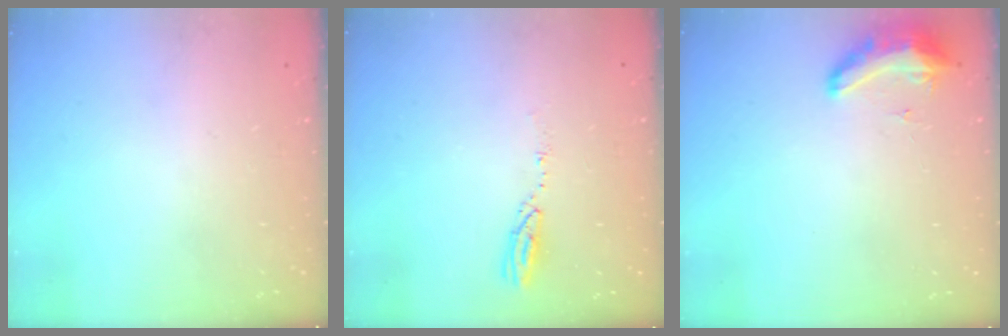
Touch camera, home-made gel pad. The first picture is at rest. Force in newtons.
{"total": 3.8, "press": 3.8, "slide": 0.2}
{"total": 8.5, "press": 8.3, "slide": 1.6}